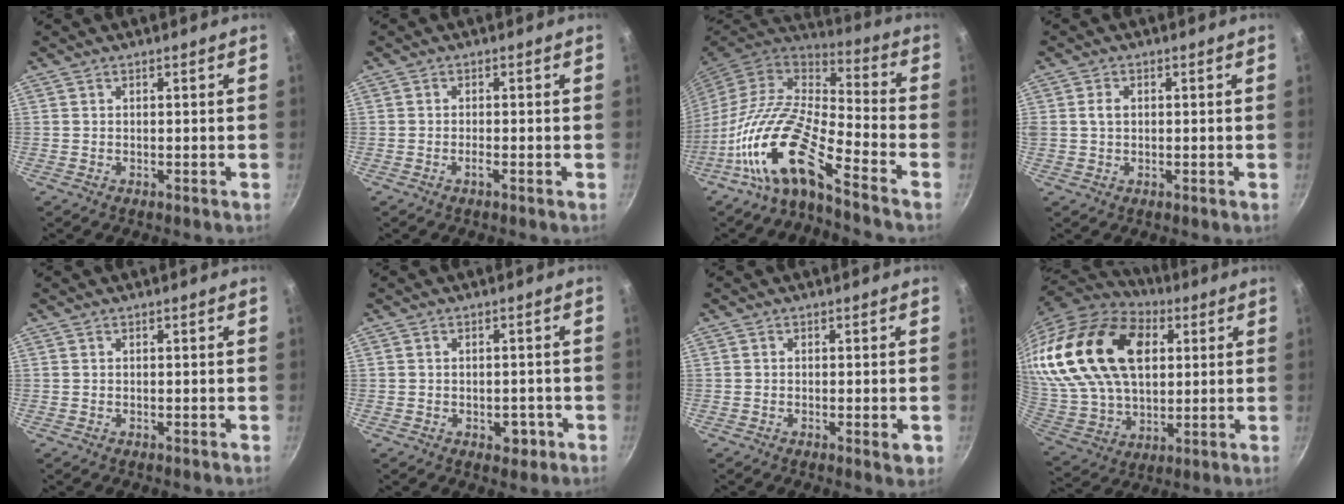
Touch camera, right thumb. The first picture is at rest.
{"total": 1.1, "force": [-0.6, -0.3, 0.8], "torque": [-0.024, 0.002, -0.016]}
{"total": 16.4, "force": [-9.6, 4.4, 12.6], "torque": [-0.236, 0.065, -0.207]}
{"total": 2.6, "force": [0.4, 1.8, 1.8], "torque": [-0.032, 0.006, 0.006]}
{"total": 0.0}
{"total": 3.3, "force": [-1.4, 2.1, 2.1], "torque": [-0.010, 0.013, -0.011]}
{"total": 2.5, "force": [-0.7, 0.4, 2.4], "torque": [-0.038, -0.008, -0.013]}
{"total": 29.6, "force": [9.6, 18.8, 20.8], "torque": [-0.395, -0.006, 0.178]}